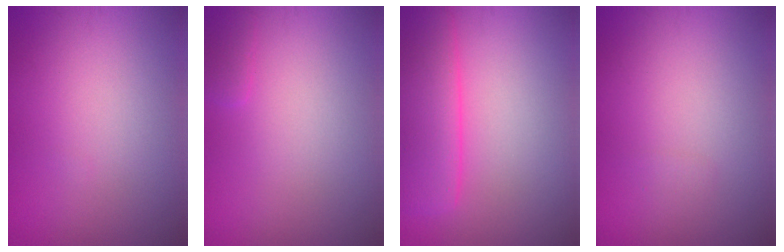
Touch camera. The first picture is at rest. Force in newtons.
{"total": 0.9, "press": 0.9, "slide": 0.1}
{"total": 6.6, "press": 6.6, "slide": 0.4}
{"total": 0.5, "press": 0.5, "slide": 0.0}